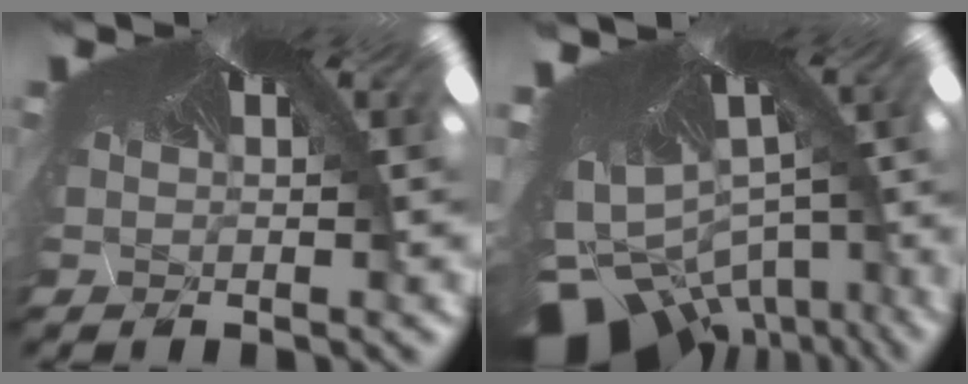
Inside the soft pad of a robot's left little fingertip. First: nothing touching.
{"total": 9.0, "force": [-8.8, 1.7, 0.4], "torque": [-0.015, -0.098, -0.102]}